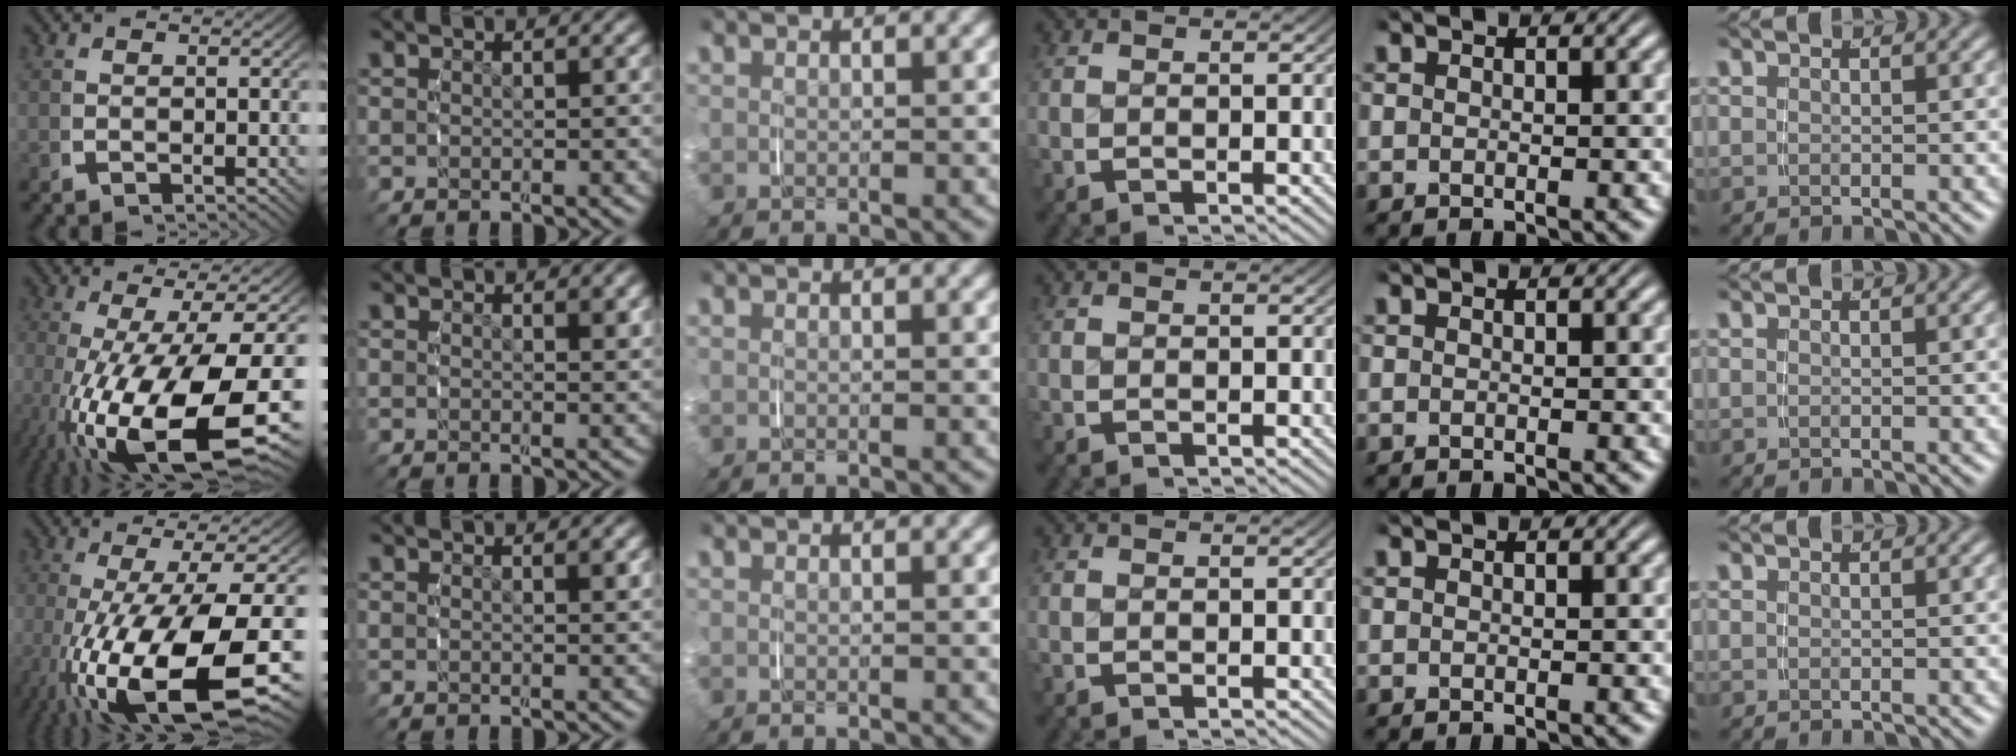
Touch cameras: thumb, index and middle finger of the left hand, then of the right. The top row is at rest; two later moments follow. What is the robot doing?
{"motion": "grasp_and_lifting", "object": "glasses case"}